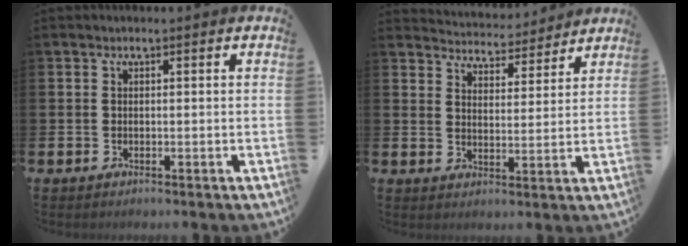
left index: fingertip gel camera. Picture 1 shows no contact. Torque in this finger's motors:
{"motor_torque": [0.67, -0.95, 0.31, 0.03]}